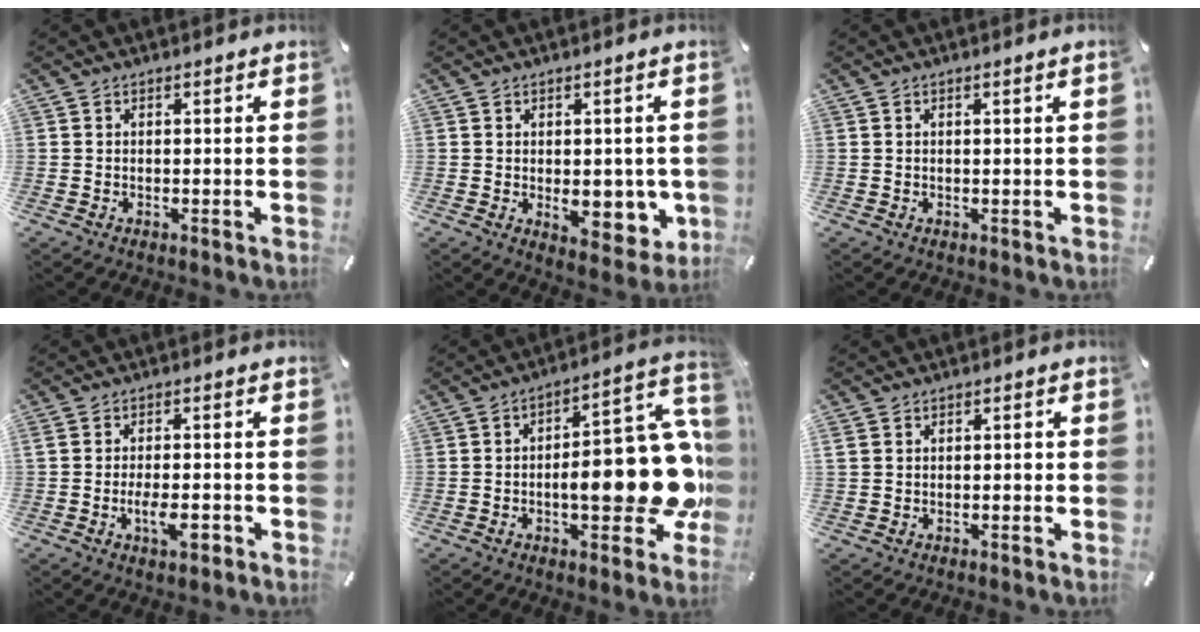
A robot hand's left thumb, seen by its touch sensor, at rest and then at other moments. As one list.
[{"total": 9.3, "force": [-1.3, 5.1, 7.6], "torque": [-0.081, -0.007, -0.014]}, {"total": 1.2, "force": [0.2, -0.1, 1.1], "torque": [-0.020, -0.004, 0.004]}, {"total": 6.1, "force": [-2.0, 2.4, 5.2], "torque": [-0.095, 0.002, -0.032]}, {"total": 23.4, "force": [-3.4, 8.9, 21.4], "torque": [-0.273, -0.004, -0.038]}, {"total": 1.8, "force": [-0.1, 1.2, 1.4], "torque": [-0.026, 0.004, -0.003]}]